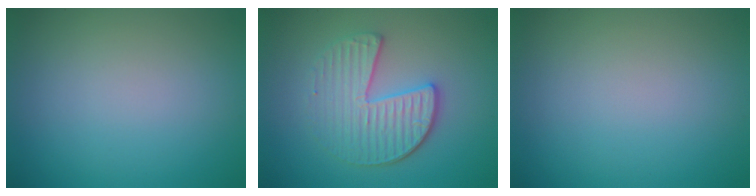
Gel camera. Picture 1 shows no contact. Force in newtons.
{"total": 4.0, "press": 3.6, "slide": 1.9}
{"total": 0.0}